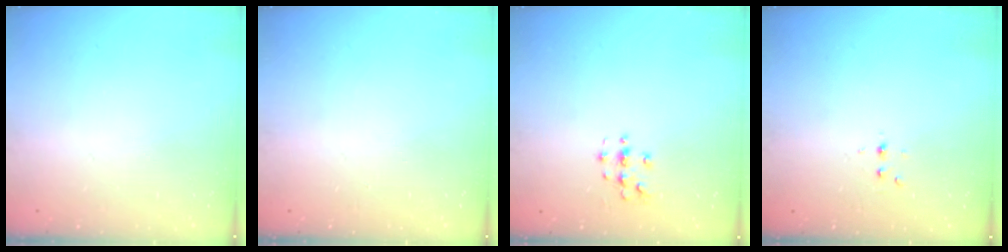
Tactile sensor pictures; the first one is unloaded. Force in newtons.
{"total": 0.0}
{"total": 3.4, "press": 3.4, "slide": 0.2}
{"total": 4.0, "press": 3.6, "slide": 1.8}